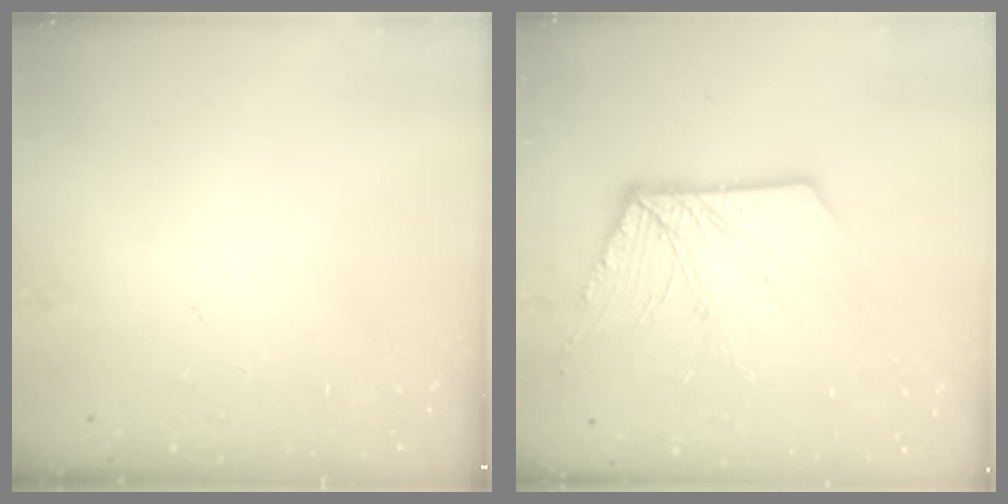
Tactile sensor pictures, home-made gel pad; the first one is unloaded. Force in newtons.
{"total": 12.9, "press": 12.8, "slide": 1.4}